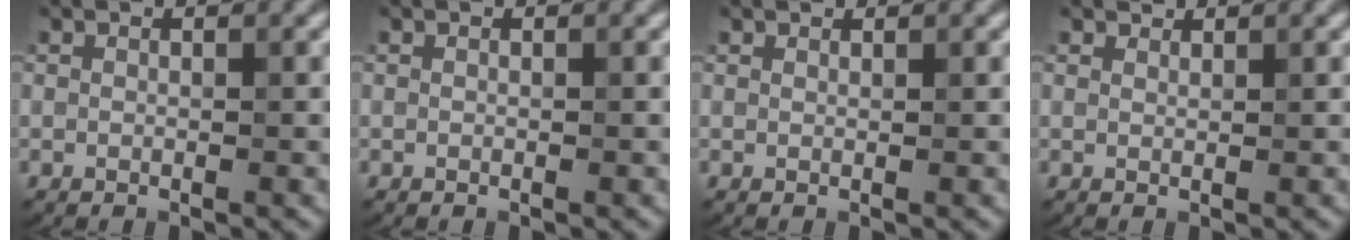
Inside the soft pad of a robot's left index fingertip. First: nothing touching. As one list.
[{"total": 0.0}, {"total": 0.9, "force": [0.9, 0.2, 0.1], "torque": [-0.003, -0.003, 0.011]}, {"total": 1.5, "force": [1.4, 0.4, 0.3], "torque": [-0.009, -0.001, 0.018]}]